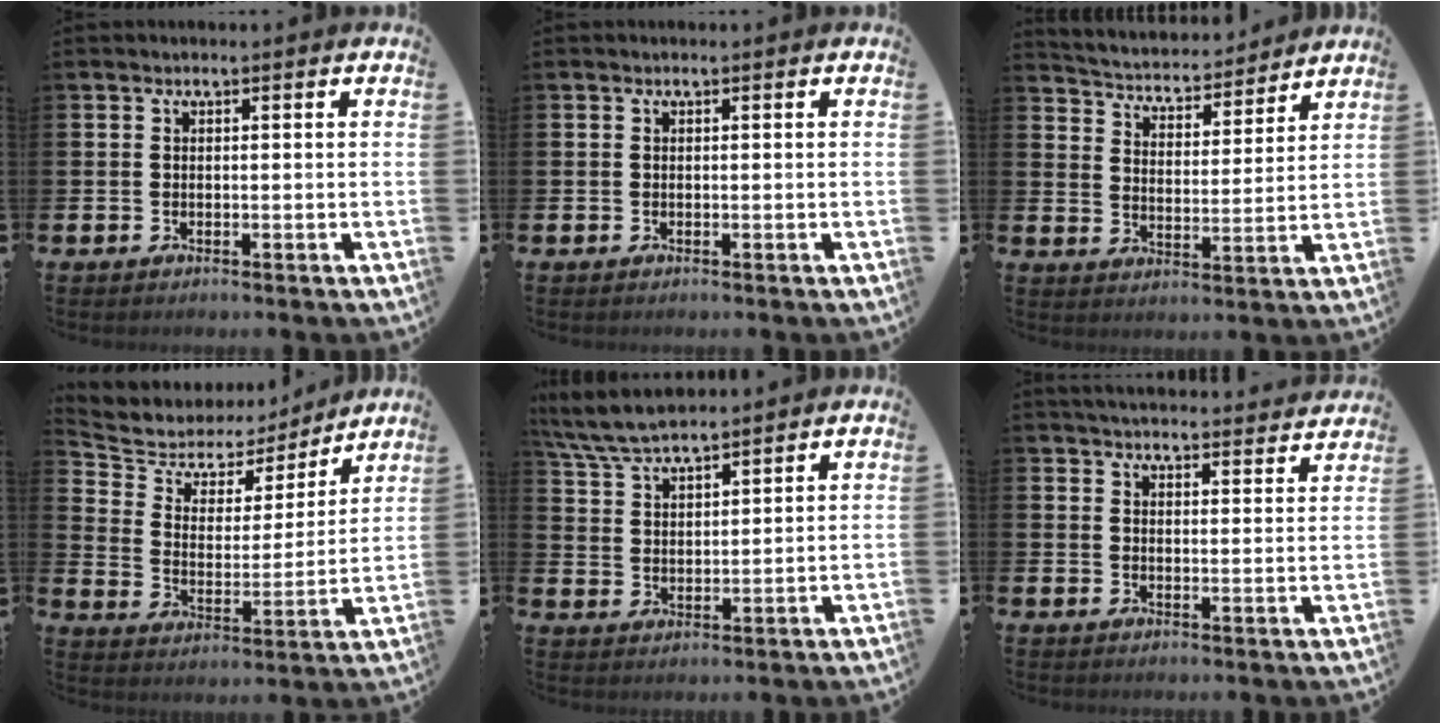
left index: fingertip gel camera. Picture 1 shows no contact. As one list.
[{"total": 0.0}, {"total": 4.2, "force": [4.0, 1.2, 0.3], "torque": [-0.033, -0.036, 0.064]}, {"total": 6.3, "force": [5.2, 3.3, 1.1], "torque": [-0.065, -0.037, 0.087]}, {"total": 6.4, "force": [6.1, 1.1, 1.6], "torque": [-0.058, -0.019, 0.114]}, {"total": 4.5, "force": [4.4, 0.3, 0.4], "torque": [-0.009, -0.032, 0.078]}]